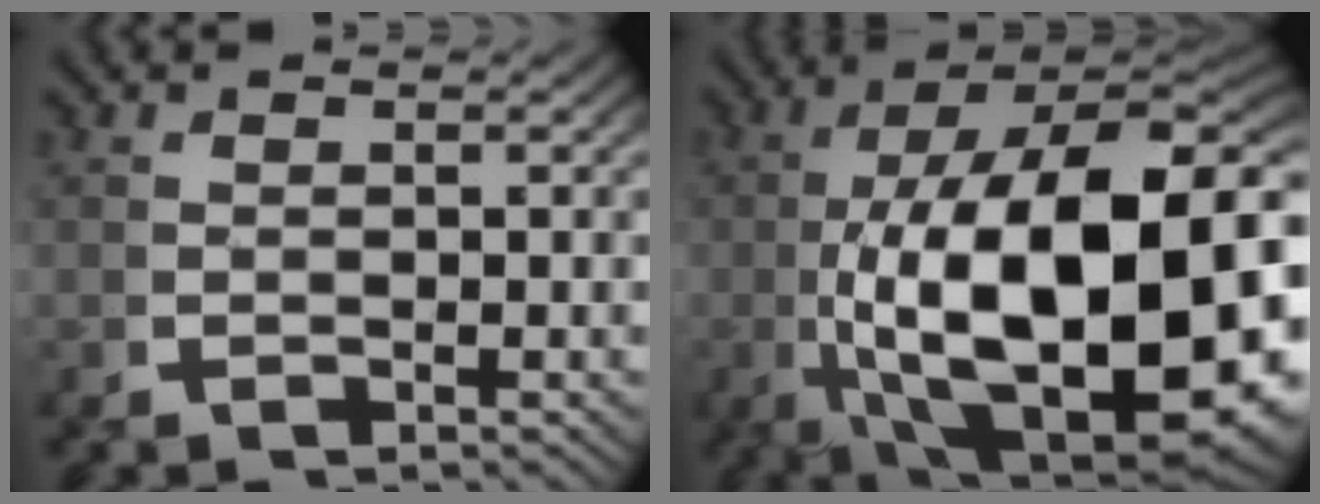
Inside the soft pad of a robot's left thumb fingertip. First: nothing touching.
{"total": 27.8, "force": [-3.4, 15.3, 22.9], "torque": [-0.399, -0.108, 0.013]}